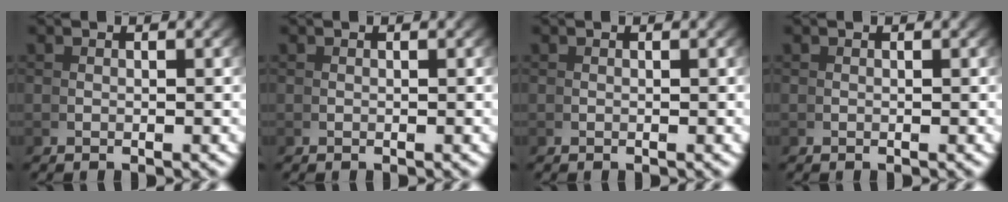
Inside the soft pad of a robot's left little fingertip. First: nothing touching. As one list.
[{"total": 0.0}, {"total": 0.0}, {"total": 0.0}]